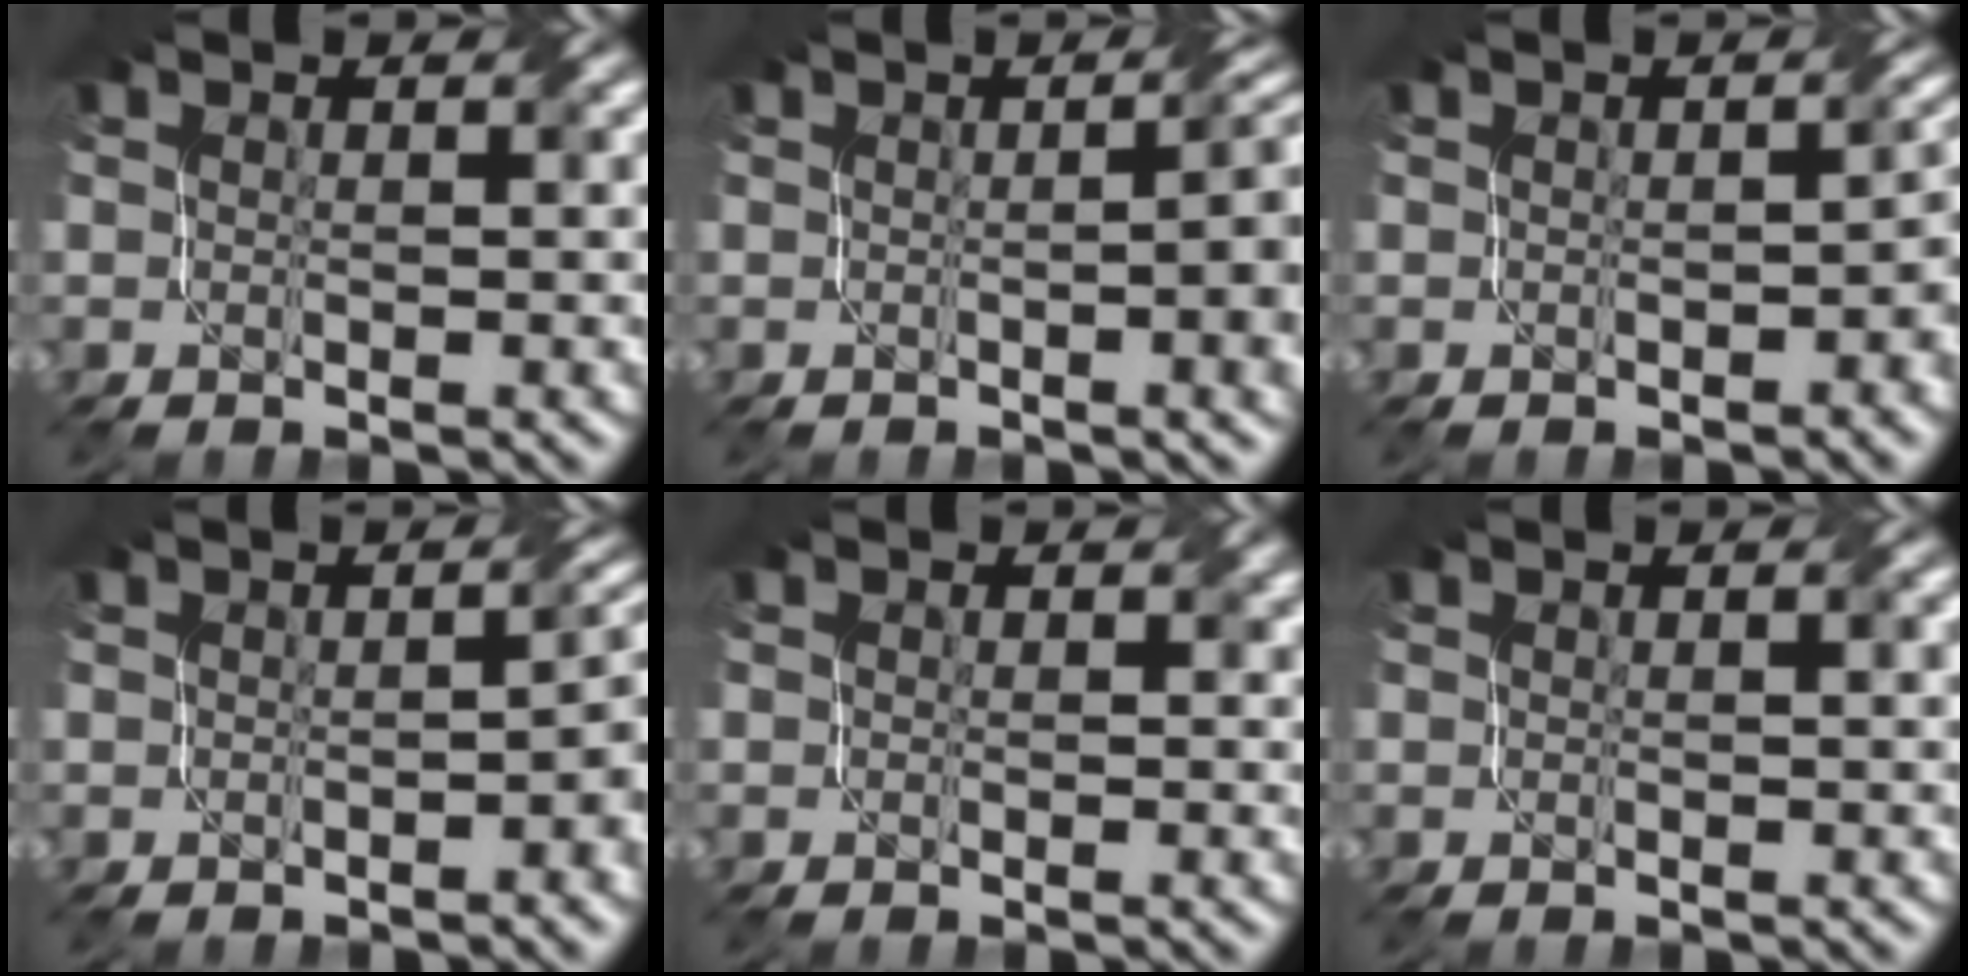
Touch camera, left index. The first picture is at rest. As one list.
[{"total": 6.8, "force": [-0.2, 2.5, 6.4], "torque": [-0.042, 0.012, -0.004]}, {"total": 2.2, "force": [-0.4, 1.1, 1.9], "torque": [-0.021, -0.001, -0.004]}, {"total": 2.3, "force": [-0.6, 0.6, 2.1], "torque": [-0.029, 0.005, -0.006]}, {"total": 1.1, "force": [0.5, 0.9, 0.4], "torque": [-0.002, -0.004, 0.003]}, {"total": 0.7, "force": [0.4, 0.1, 0.6], "torque": [-0.009, 0.002, 0.008]}]